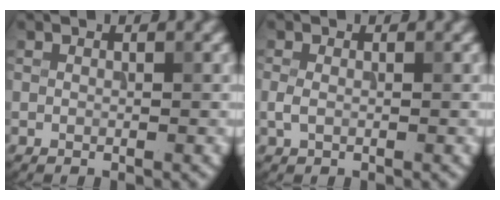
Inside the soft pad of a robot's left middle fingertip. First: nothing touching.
{"total": 1.1, "force": [-0.1, 0.7, 0.8], "torque": [-0.021, -0.001, -0.005]}